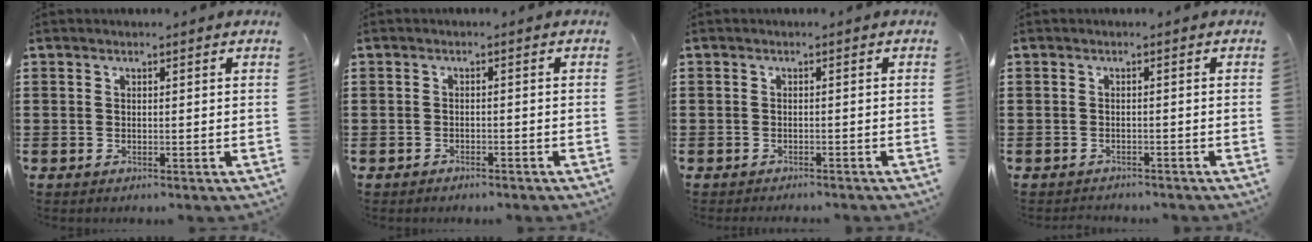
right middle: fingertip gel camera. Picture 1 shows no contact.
{"total": 1.2, "force": [-1.1, 0.2, 0.1], "torque": [-0.004, 0.001, -0.025]}
{"total": 1.0, "force": [-1.0, 0.1, -0.1], "torque": [-0.002, 0.002, -0.022]}
{"total": 1.0, "force": [-1.0, 0.0, 0.0], "torque": [-0.004, -0.001, -0.021]}